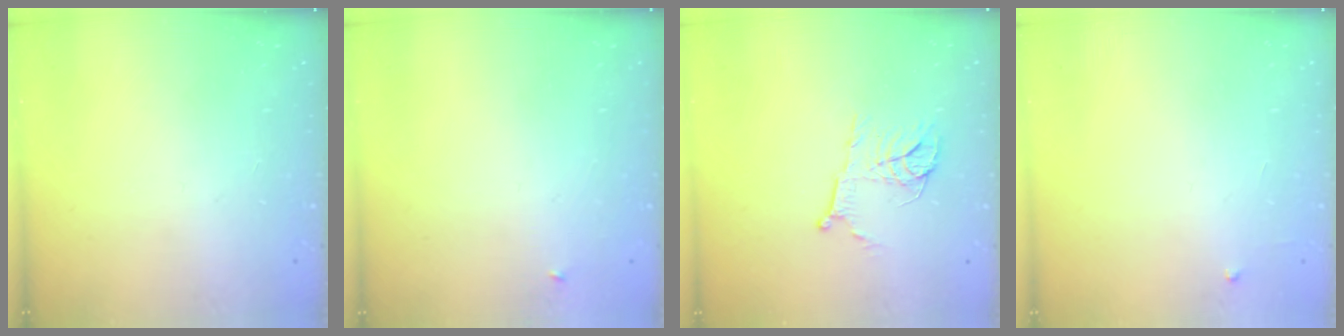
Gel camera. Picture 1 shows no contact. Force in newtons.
{"total": 2.3, "press": 2.3, "slide": 0.2}
{"total": 10.4, "press": 10.4, "slide": 0.6}
{"total": 2.6, "press": 2.6, "slide": 0.4}